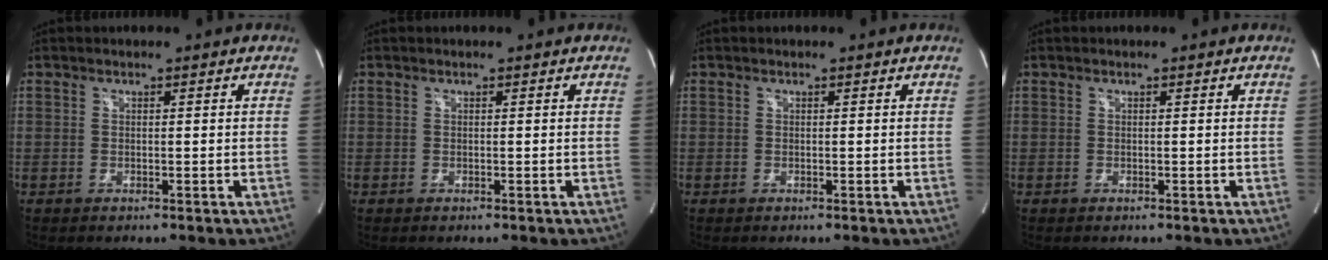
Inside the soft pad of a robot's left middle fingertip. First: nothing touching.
{"total": 0.0}
{"total": 0.0}
{"total": 0.0}